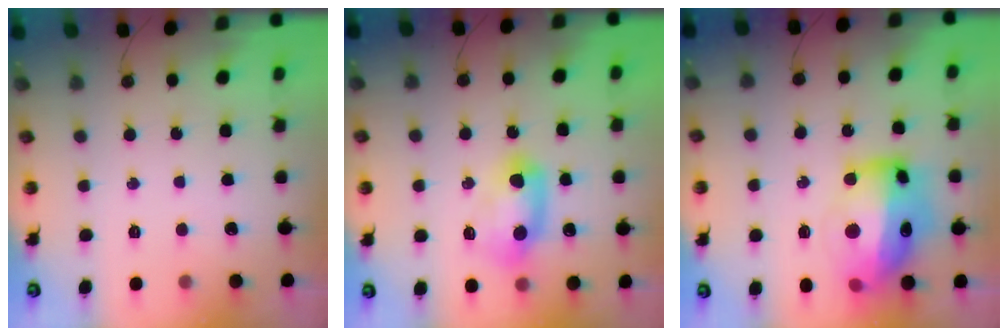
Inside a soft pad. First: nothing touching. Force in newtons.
{"total": 11.7, "press": 11.7, "slide": 0.9}
{"total": 20.1, "press": 20.0, "slide": 2.2}